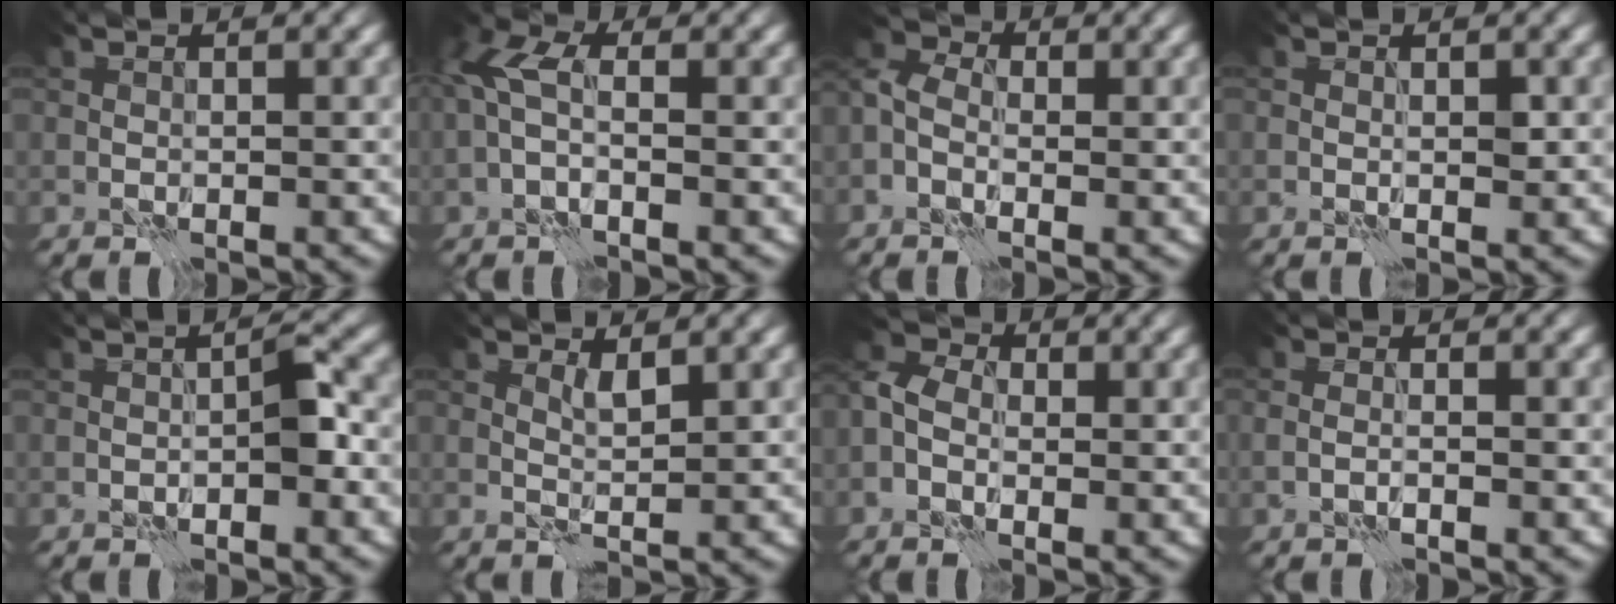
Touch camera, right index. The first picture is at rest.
{"total": 3.6, "force": [-0.1, 1.9, 3.0], "torque": [-0.074, 0.013, -0.015]}
{"total": 2.8, "force": [-0.8, 2.1, 1.7], "torque": [-0.037, 0.010, -0.025]}
{"total": 0.9, "force": [0.7, -0.2, 0.5], "torque": [-0.004, 0.000, 0.015]}
{"total": 1.9, "force": [-0.2, 0.2, 1.9], "torque": [-0.026, 0.009, -0.003]}
{"total": 1.6, "force": [1.4, -0.6, 0.5], "torque": [-0.010, -0.001, 0.027]}
{"total": 3.2, "force": [-0.5, 2.4, 2.0], "torque": [-0.042, 0.010, -0.019]}
{"total": 0.7, "force": [-0.5, -0.4, 0.3], "torque": [-0.007, 0.001, -0.017]}